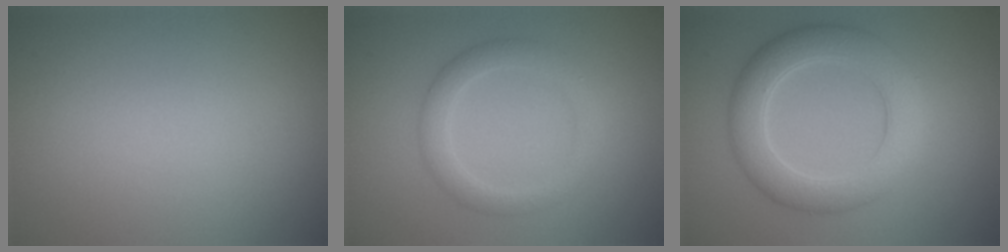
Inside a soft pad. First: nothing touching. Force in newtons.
{"total": 2.9, "press": 2.9, "slide": 0.3}
{"total": 5.6, "press": 5.6, "slide": 0.2}